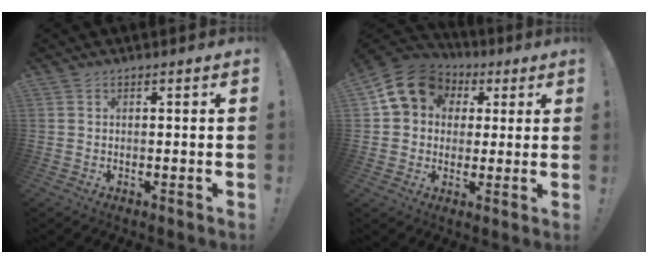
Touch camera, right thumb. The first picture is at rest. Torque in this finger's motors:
{"motor_torque": [-0.22, 1.00, 0.53, -0.28, 0.28]}